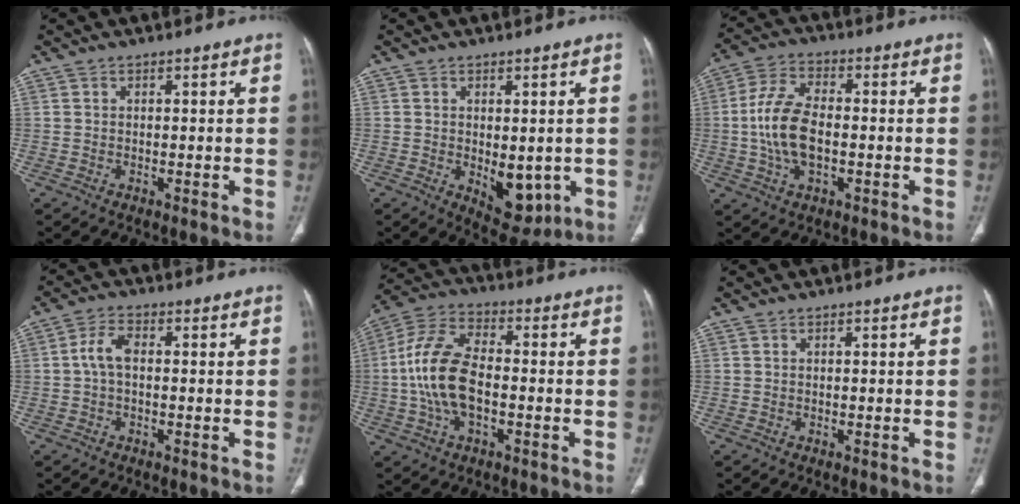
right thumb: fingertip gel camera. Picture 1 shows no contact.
{"total": 7.8, "force": [-1.4, 4.5, 6.3], "torque": [-0.058, -0.012, -0.001]}
{"total": 11.5, "force": [-1.1, 6.2, 9.6], "torque": [-0.195, 0.015, -0.023]}
{"total": 4.2, "force": [-0.1, 2.3, 3.6], "torque": [-0.073, 0.013, -0.006]}
{"total": 13.9, "force": [-1.7, 7.4, 11.6], "torque": [-0.241, 0.028, -0.034]}
{"total": 0.0}